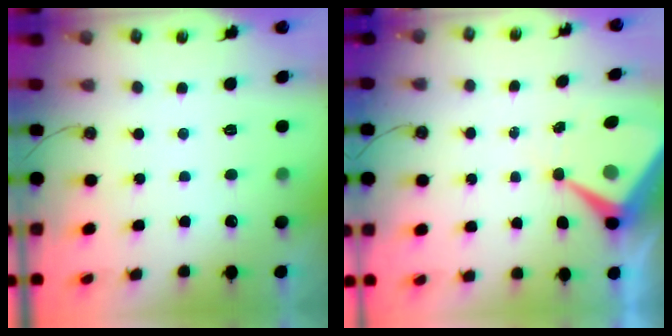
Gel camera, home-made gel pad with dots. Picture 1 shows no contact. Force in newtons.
{"total": 8.6, "press": 8.6, "slide": 0.8}